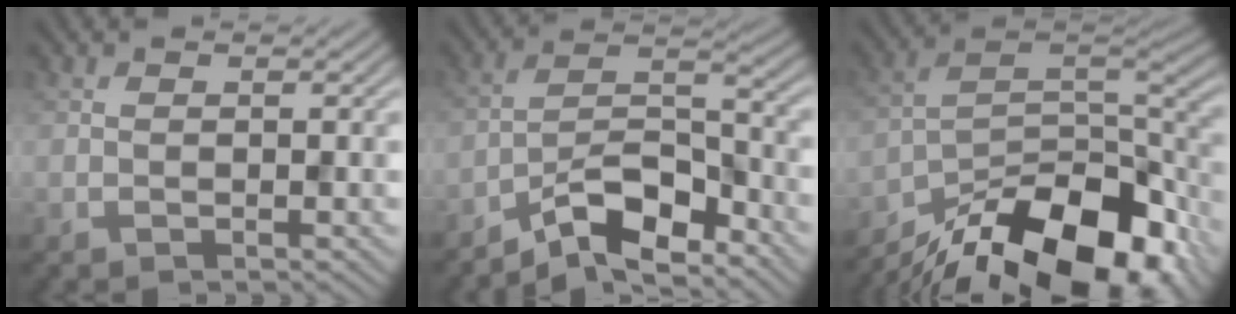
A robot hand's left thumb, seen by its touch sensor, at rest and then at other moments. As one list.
[{"total": 8.9, "force": [-7.0, 2.4, 4.9], "torque": [-0.077, 0.012, -0.144]}, {"total": 18.4, "force": [-13.7, 6.9, 10.2], "torque": [-0.201, -0.030, -0.215]}]